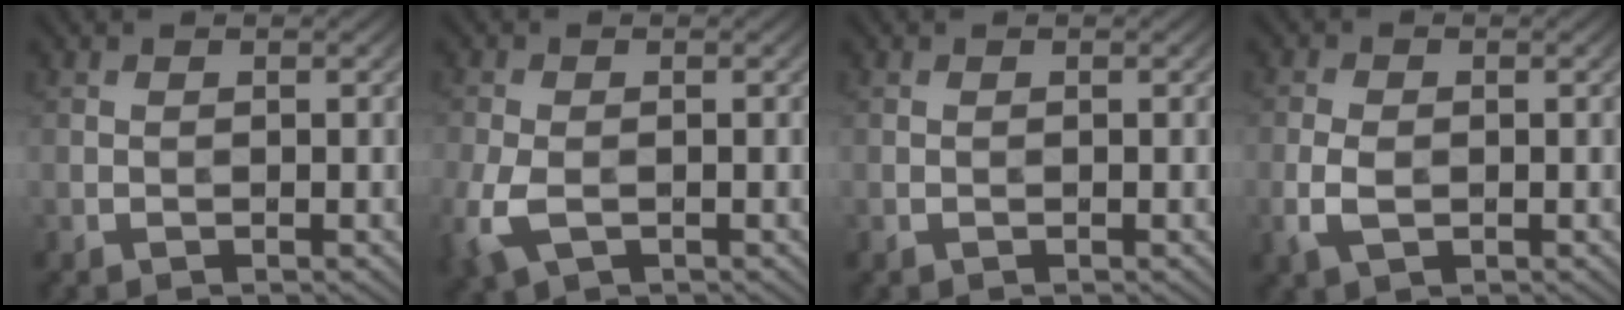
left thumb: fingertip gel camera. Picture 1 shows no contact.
{"total": 5.4, "force": [-2.0, 3.2, 3.8], "torque": [-0.109, -0.012, -0.043]}
{"total": 0.0}
{"total": 3.5, "force": [-0.9, 2.2, 2.7], "torque": [-0.069, -0.004, -0.021]}